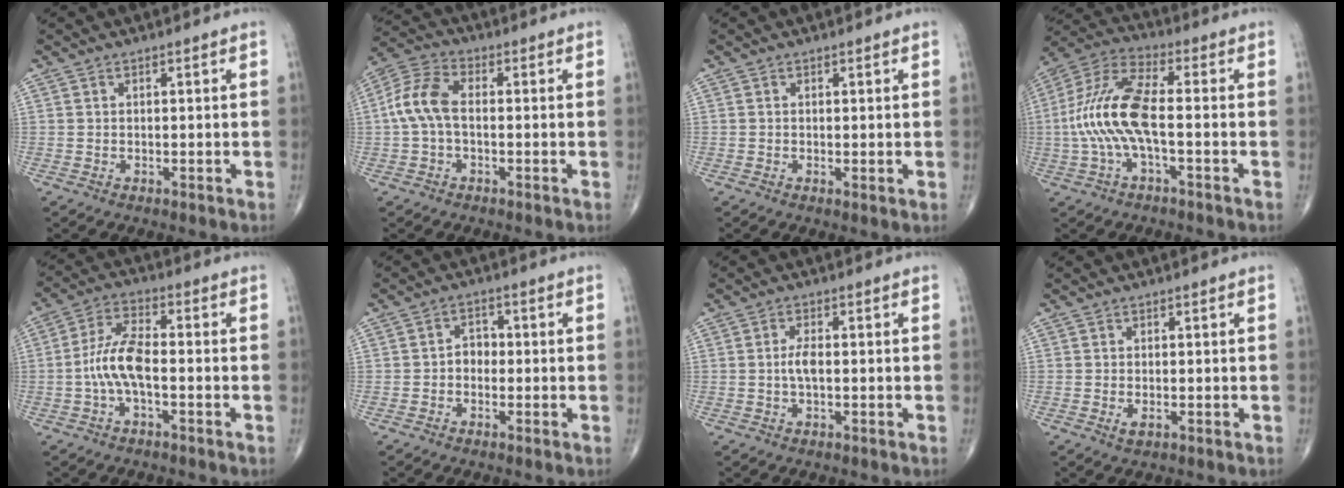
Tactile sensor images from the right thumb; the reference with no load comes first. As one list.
[{"total": 8.3, "force": [-0.4, 4.8, 6.8], "torque": [-0.146, 0.026, -0.016]}, {"total": 0.7, "force": [0.1, 0.2, 0.6], "torque": [-0.015, -0.004, 0.000]}, {"total": 13.6, "force": [-1.7, 4.7, 12.7], "torque": [-0.288, 0.038, -0.036]}, {"total": 8.0, "force": [-1.7, 3.1, 7.2], "torque": [-0.153, 0.027, -0.038]}, {"total": 2.9, "force": [-0.7, 2.3, 1.7], "torque": [-0.008, 0.014, -0.021]}, {"total": 2.6, "force": [-0.2, 1.0, 2.4], "torque": [-0.052, 0.003, -0.006]}, {"total": 1.4, "force": [-0.4, 0.7, 1.2], "torque": [-0.023, -0.004, -0.006]}]